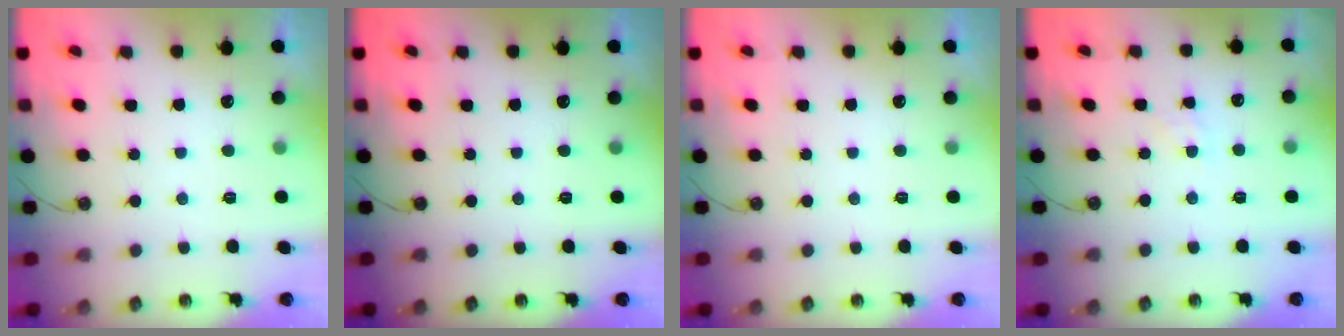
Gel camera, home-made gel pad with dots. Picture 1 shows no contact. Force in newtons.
{"total": 0.0}
{"total": 0.0}
{"total": 3.0, "press": 3.0, "slide": 0.4}